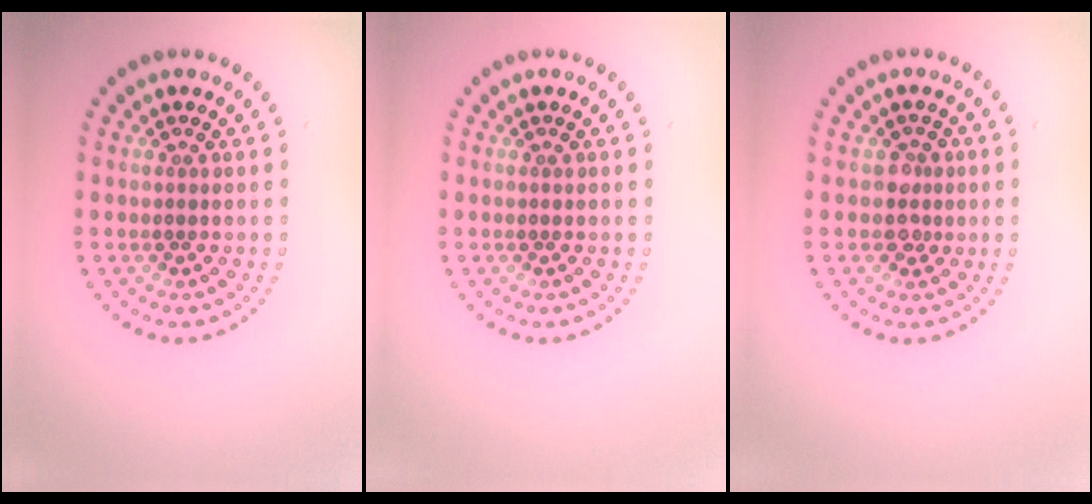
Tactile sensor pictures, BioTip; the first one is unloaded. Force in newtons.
{"total": 0.0}
{"total": 1.8, "press": 1.5, "slide": 1.0}